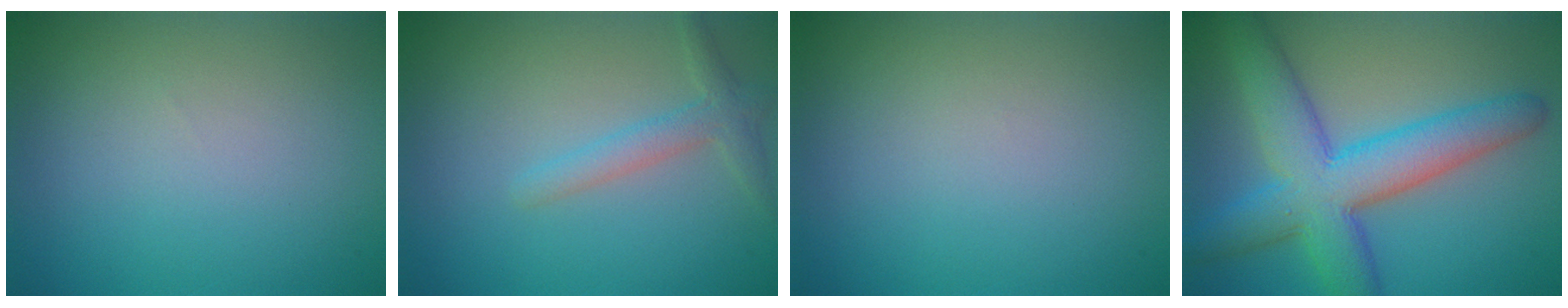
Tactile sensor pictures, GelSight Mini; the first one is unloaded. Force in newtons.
{"total": 2.2, "press": 2.2, "slide": 0.2}
{"total": 0.0}
{"total": 9.1, "press": 9.1, "slide": 0.3}